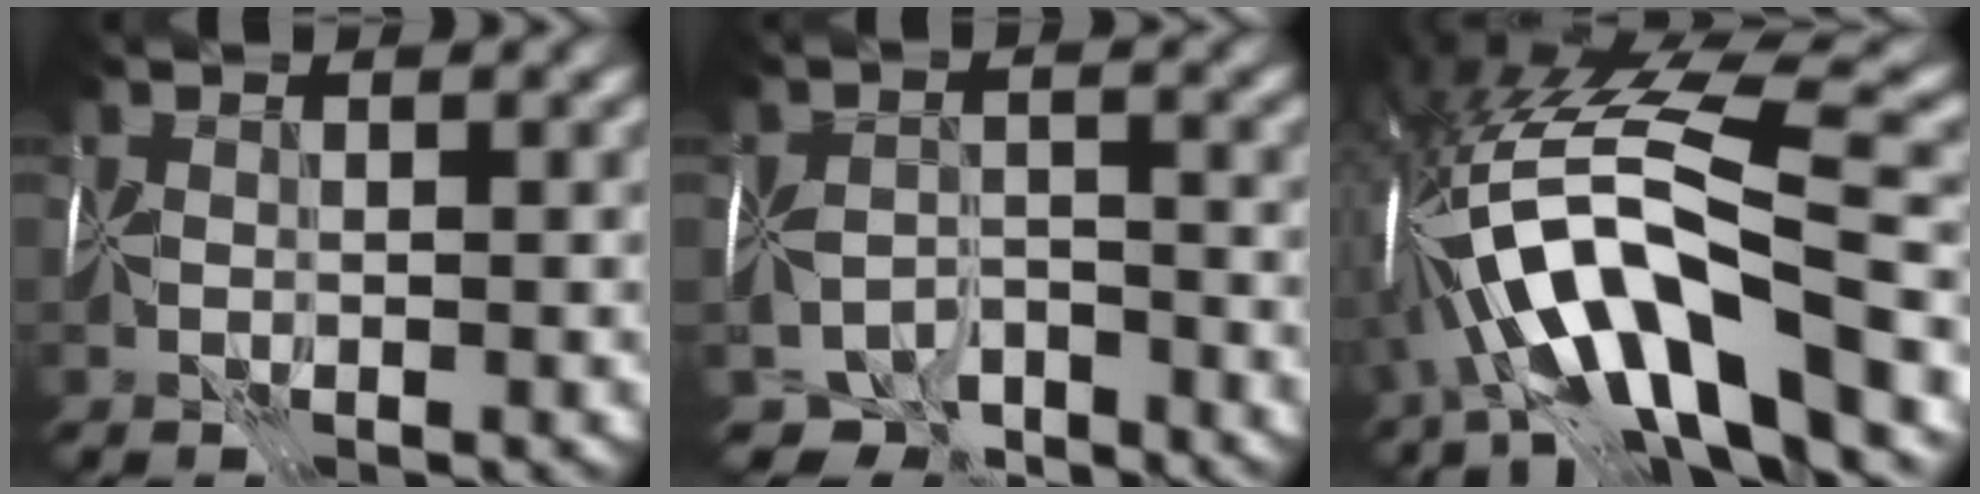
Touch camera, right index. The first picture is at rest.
{"total": 5.3, "force": [-4.7, 2.2, 0.9], "torque": [-0.005, -0.013, -0.083]}
{"total": 14.0, "force": [-4.7, 3.8, 12.6], "torque": [-0.218, 0.025, -0.073]}